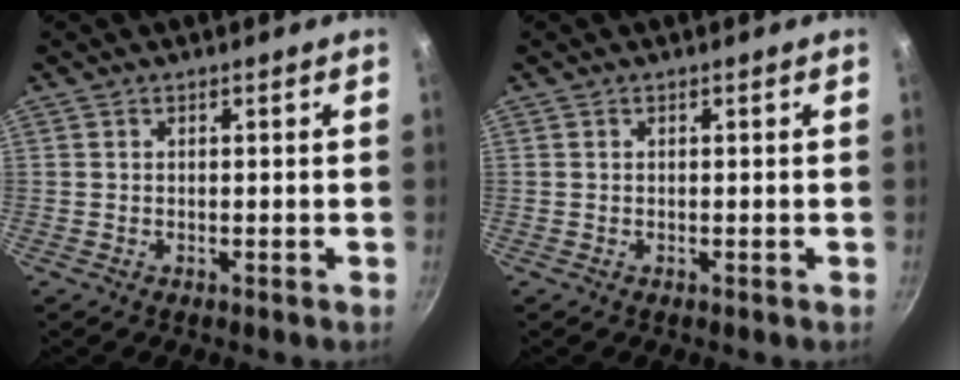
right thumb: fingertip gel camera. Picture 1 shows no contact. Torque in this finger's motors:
{"motor_torque": [-0.06, 0.06, -0.01, -0.01, 0.01]}